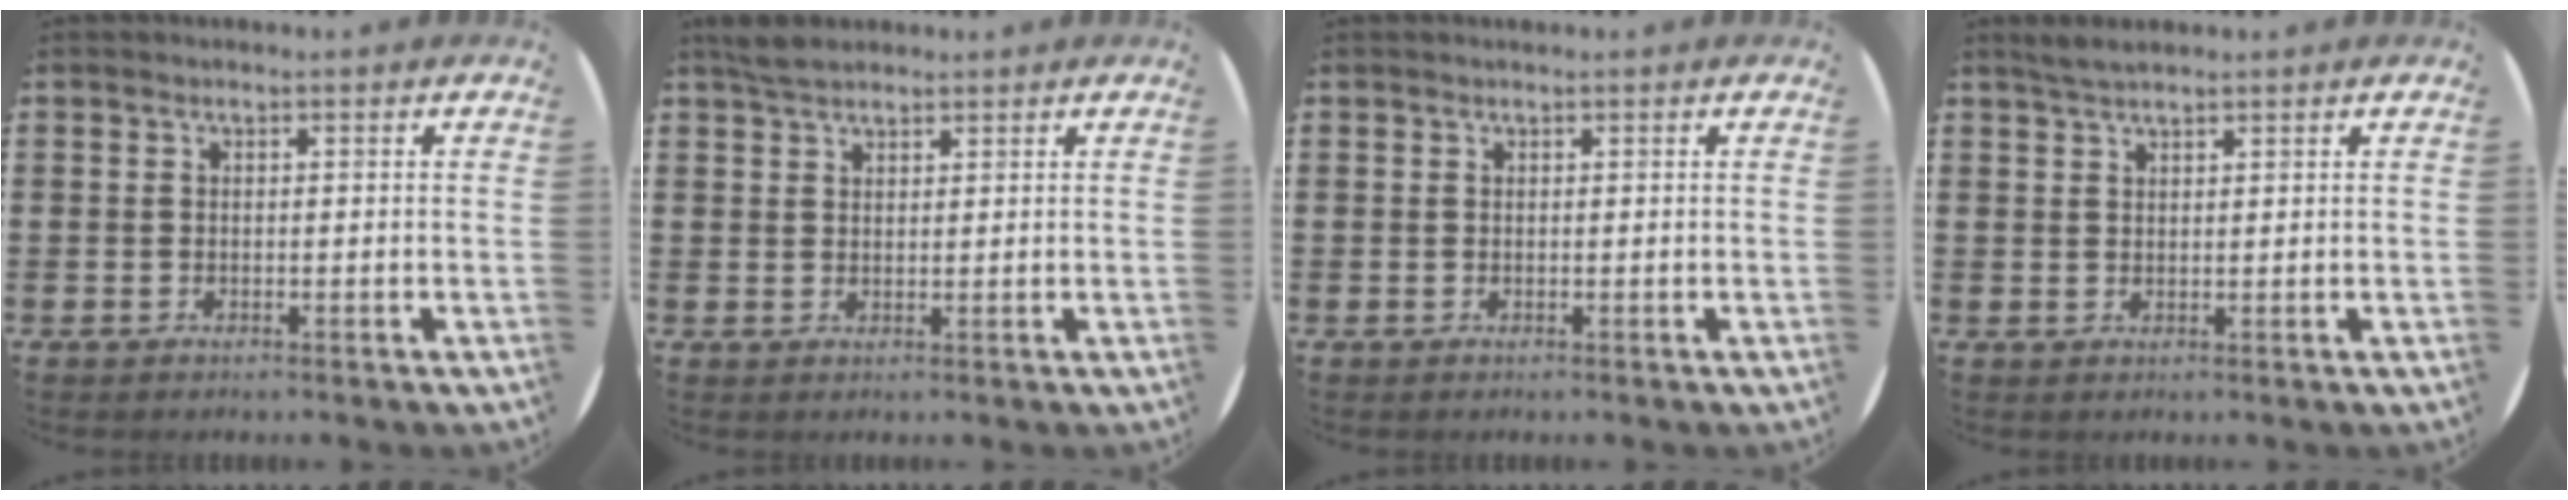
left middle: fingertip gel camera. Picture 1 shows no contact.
{"total": 3.0, "force": [2.7, 1.1, 0.9], "torque": [-0.016, 0.001, 0.049]}
{"total": 0.0}
{"total": 2.1, "force": [1.9, 0.4, 0.8], "torque": [-0.020, 0.005, 0.035]}